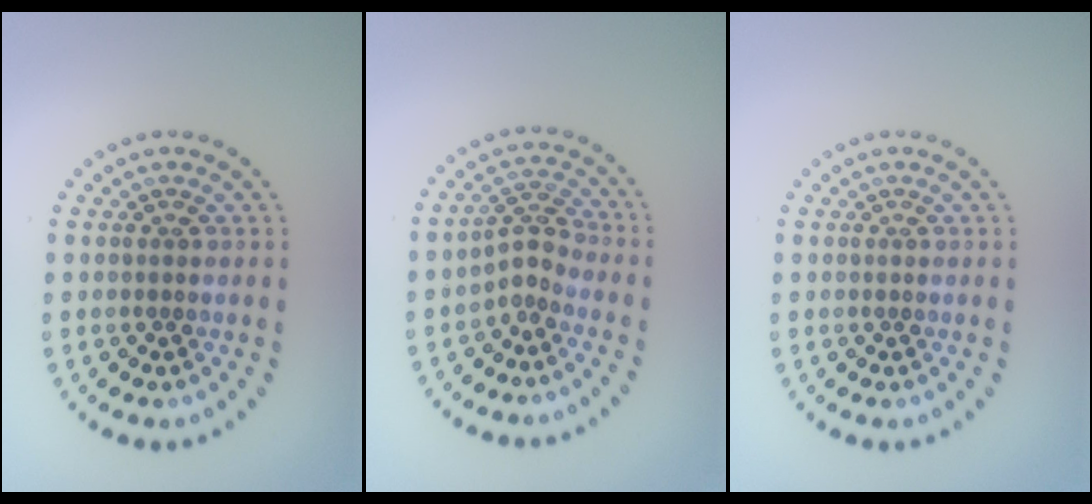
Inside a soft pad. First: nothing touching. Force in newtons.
{"total": 2.2, "press": 1.5, "slide": 1.6}
{"total": 0.0}